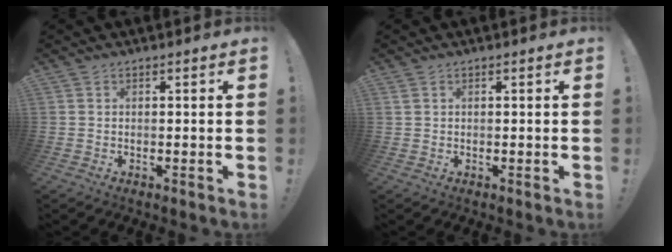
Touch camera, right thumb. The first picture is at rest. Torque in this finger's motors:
{"motor_torque": [-0.09, 0.20, 0.03, 0.19, 0.00]}